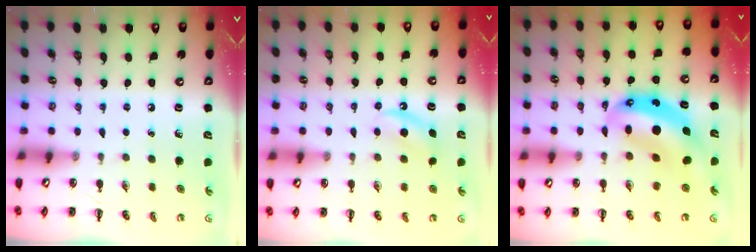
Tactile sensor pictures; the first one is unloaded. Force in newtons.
{"total": 5.7, "press": 5.5, "slide": 1.5}
{"total": 10.2, "press": 9.8, "slide": 2.7}